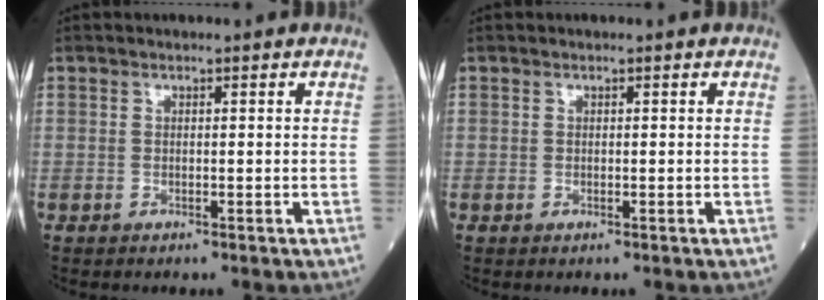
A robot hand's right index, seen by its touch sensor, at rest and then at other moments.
{"total": 0.0}